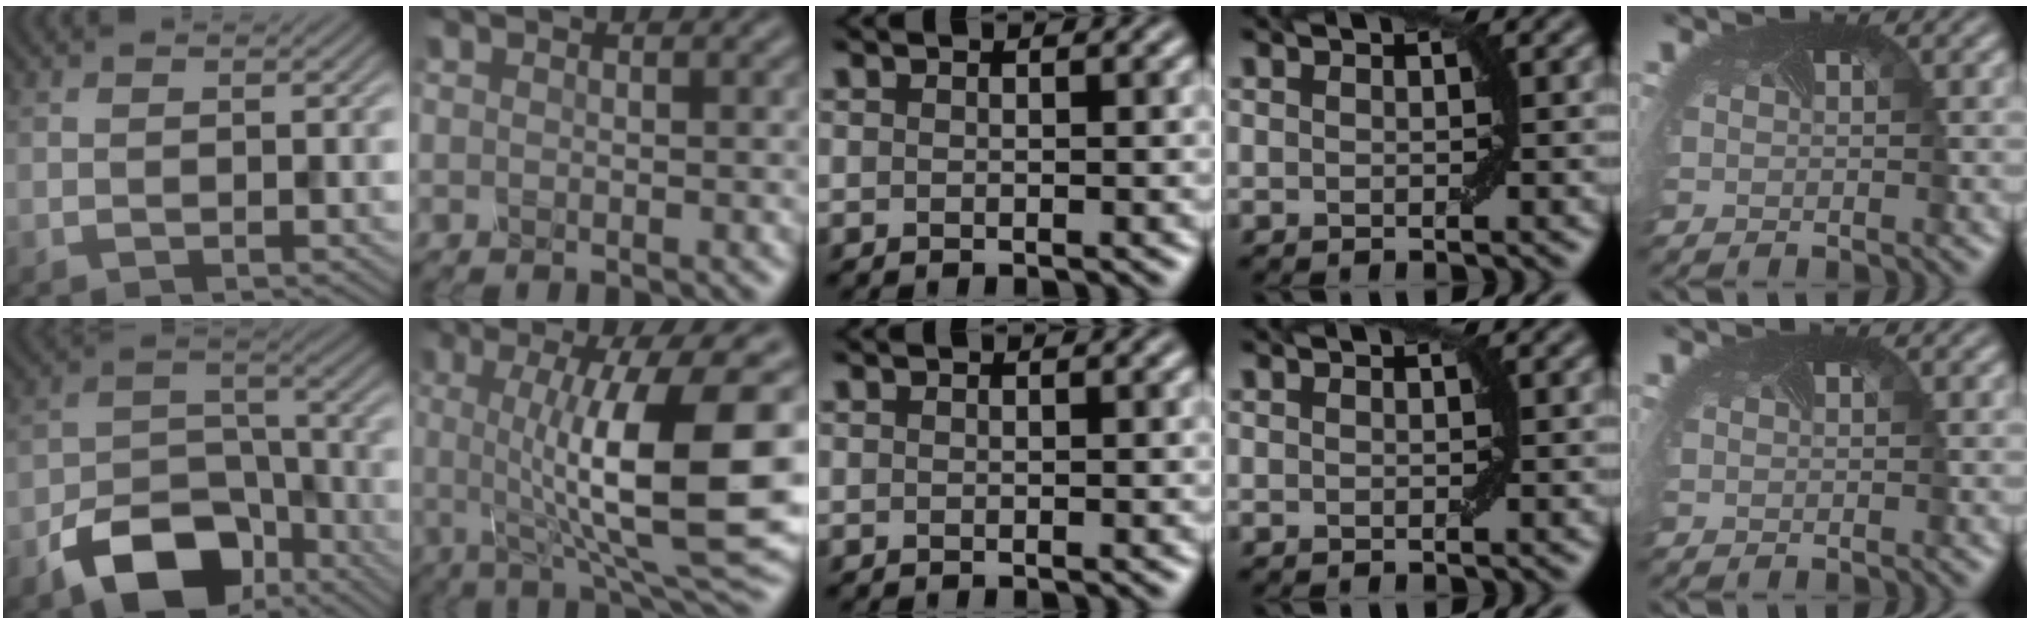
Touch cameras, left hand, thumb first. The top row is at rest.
{"thumb": {"total": 12.3, "force": [-7.4, 7.3, 6.6], "torque": [-0.123, -0.019, -0.135]}, "index": {"total": 13.5, "force": [0.2, 3.2, 13.1], "torque": [-0.182, 0.000, 0.005]}}